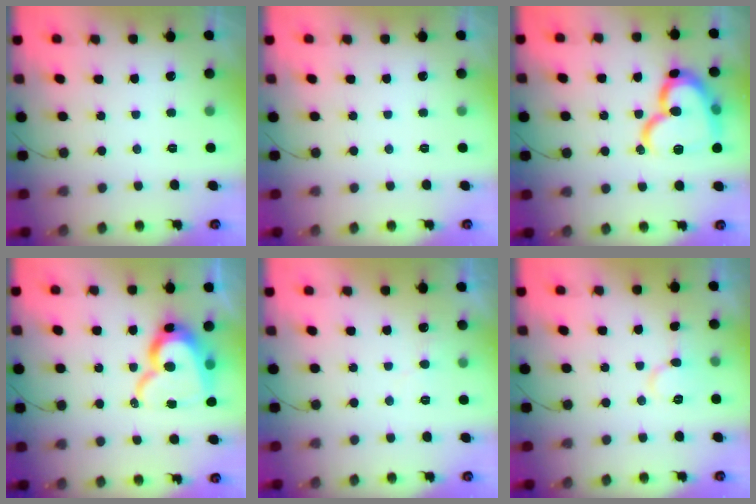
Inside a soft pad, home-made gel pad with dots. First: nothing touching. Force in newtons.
{"total": 0.0}
{"total": 19.9, "press": 19.8, "slide": 2.2}
{"total": 16.1, "press": 16.1, "slide": 1.6}
{"total": 5.4, "press": 5.3, "slide": 0.5}
{"total": 6.8, "press": 6.8, "slide": 0.3}